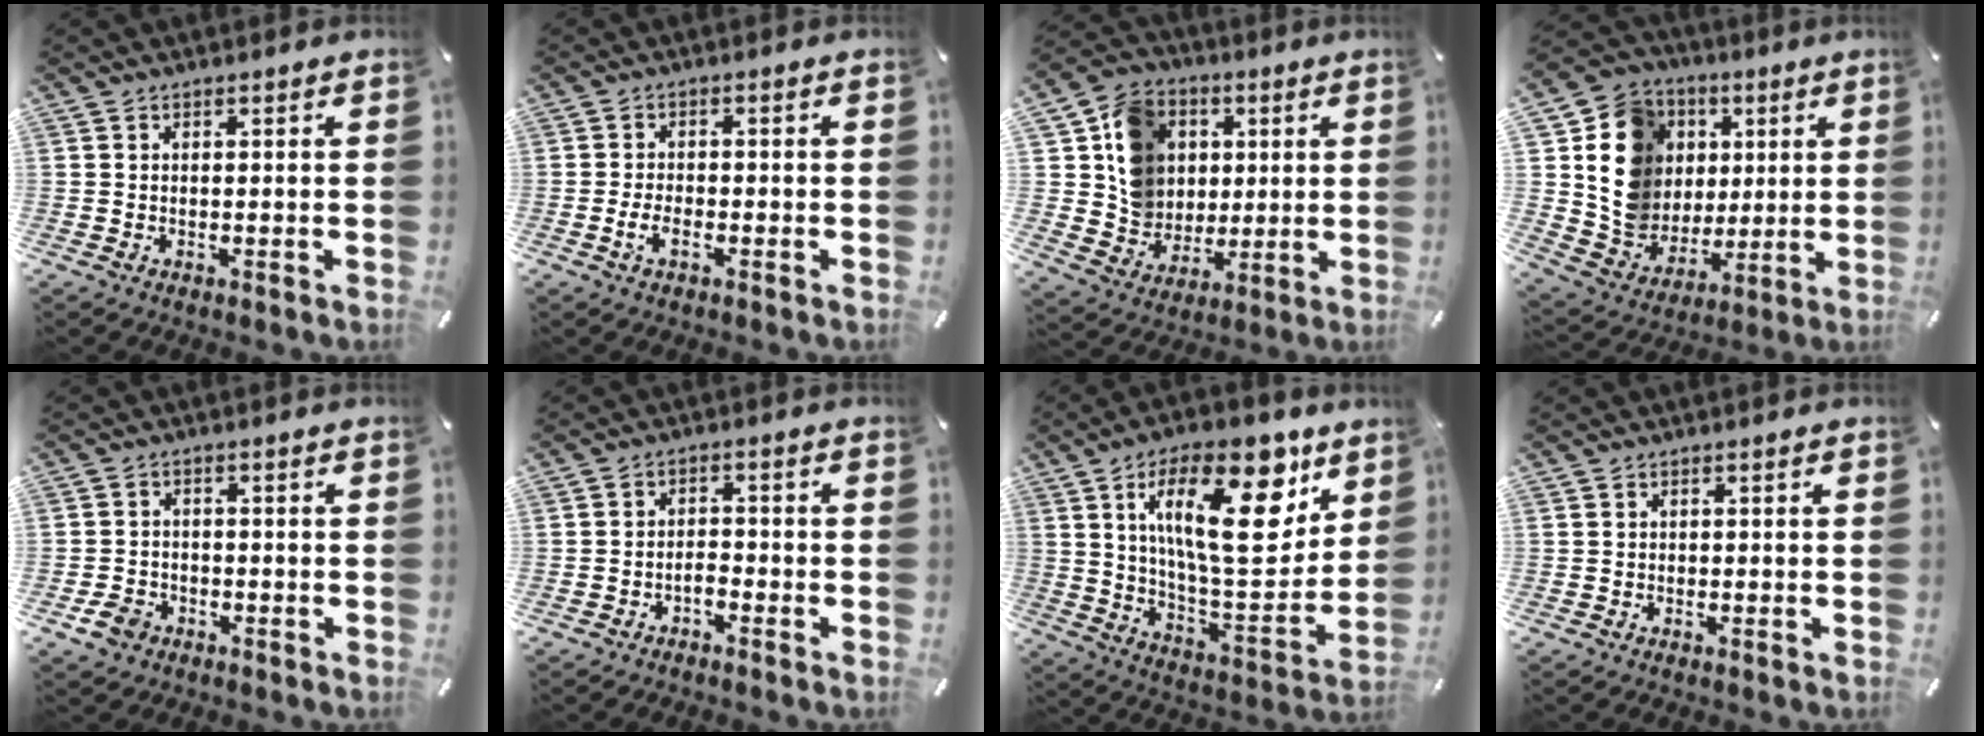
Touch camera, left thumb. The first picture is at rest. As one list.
[{"total": 3.6, "force": [-1.5, 1.5, 2.9], "torque": [-0.061, 0.002, -0.028]}, {"total": 12.8, "force": [3.0, 11.7, 4.0], "torque": [-0.073, -0.002, 0.067]}, {"total": 15.3, "force": [3.6, 14.2, 4.3], "torque": [-0.070, -0.010, 0.081]}, {"total": 4.0, "force": [-2.0, 3.3, 1.2], "torque": [-0.023, 0.009, -0.037]}, {"total": 2.6, "force": [-1.8, 1.2, 1.4], "torque": [-0.025, 0.012, -0.035]}, {"total": 25.9, "force": [11.8, 10.8, 20.3], "torque": [-0.322, -0.058, 0.187]}, {"total": 0.0}]